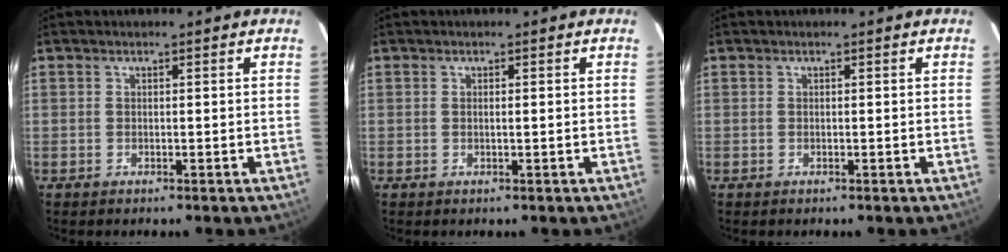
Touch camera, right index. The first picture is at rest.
{"total": 0.6, "force": [0.0, 0.0, 0.6], "torque": [-0.012, 0.000, 0.001]}
{"total": 0.0}